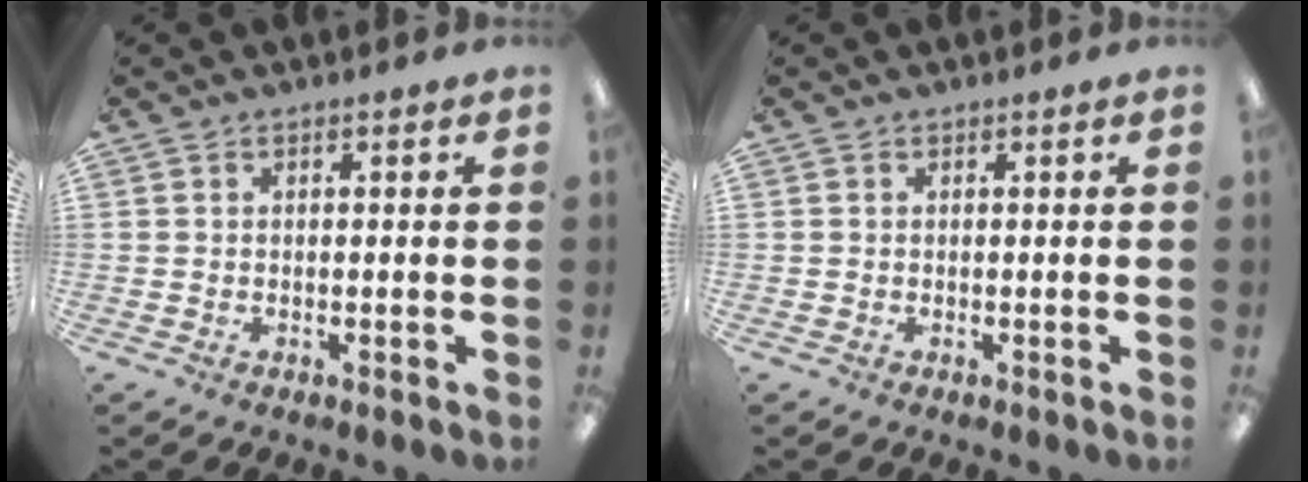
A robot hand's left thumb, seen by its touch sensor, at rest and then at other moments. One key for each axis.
{"total": 0.0}